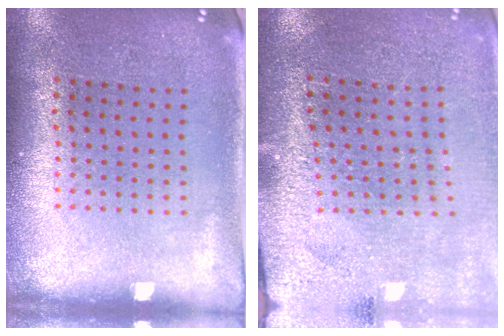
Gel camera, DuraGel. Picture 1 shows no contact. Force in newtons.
{"total": 2.9, "press": 2.9, "slide": 0.2}